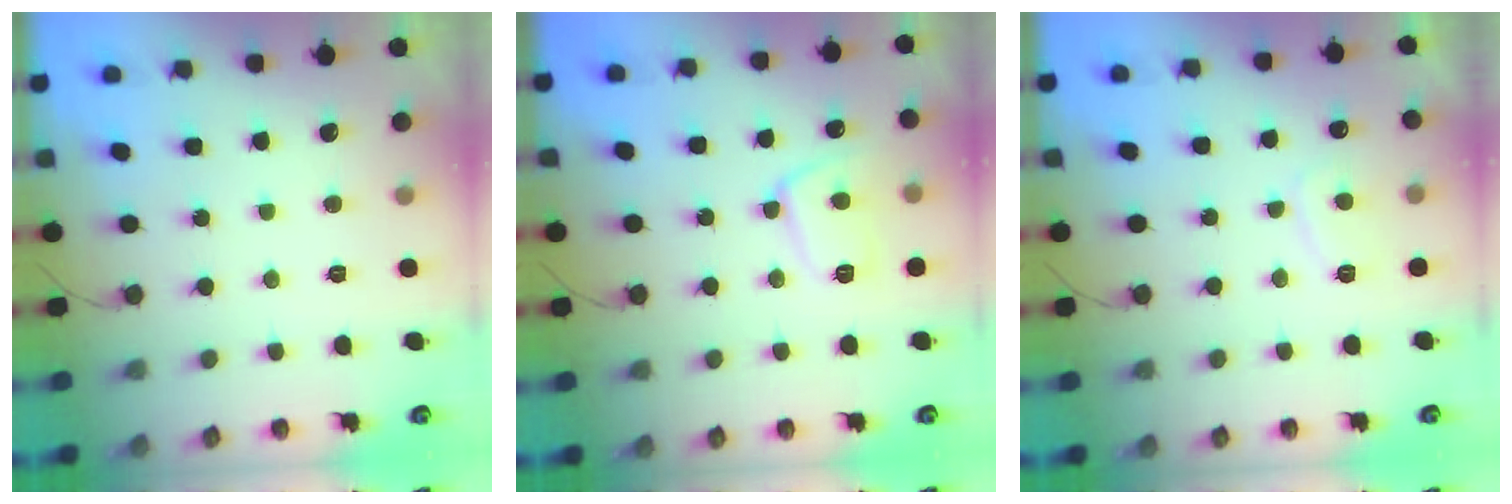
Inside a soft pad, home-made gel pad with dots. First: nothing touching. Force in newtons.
{"total": 9.1, "press": 9.1, "slide": 0.9}
{"total": 3.5, "press": 3.4, "slide": 0.6}